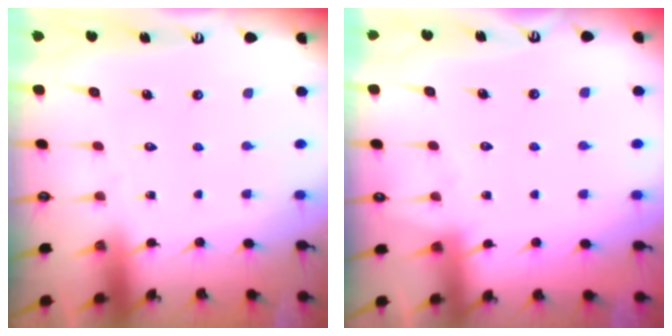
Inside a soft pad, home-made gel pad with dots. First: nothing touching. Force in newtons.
{"total": 3.8, "press": 3.8, "slide": 0.5}